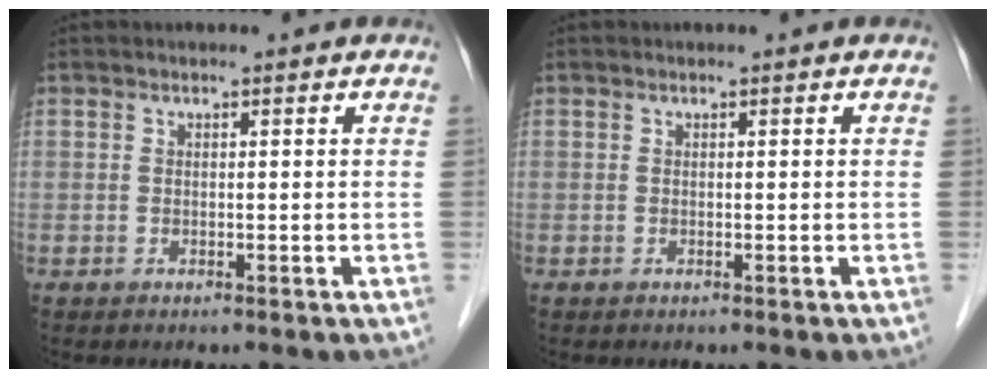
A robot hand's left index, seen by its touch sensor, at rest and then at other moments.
{"total": 0.0}